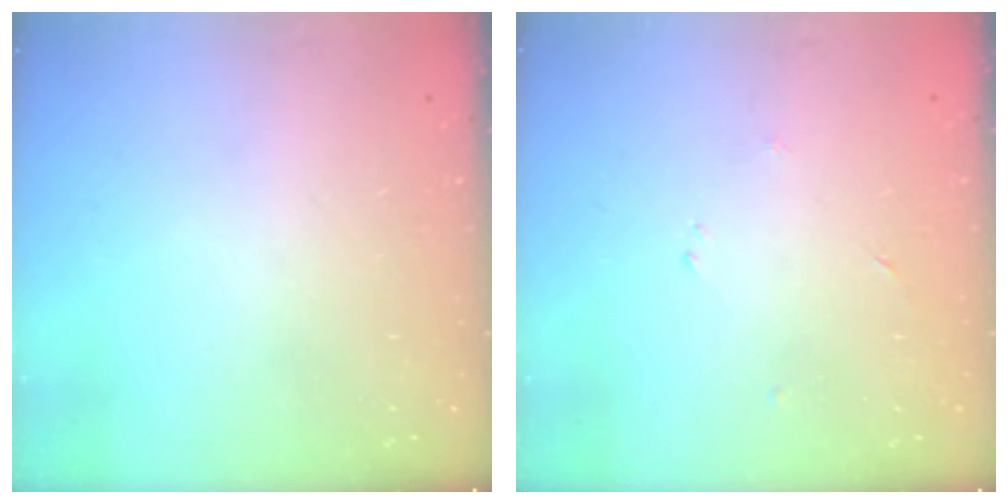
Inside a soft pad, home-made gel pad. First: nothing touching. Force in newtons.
{"total": 2.4, "press": 2.4, "slide": 0.3}